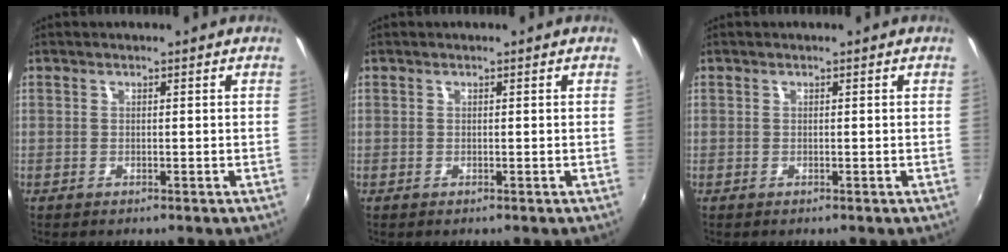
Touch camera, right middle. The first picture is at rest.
{"total": 0.0}
{"total": 0.0}